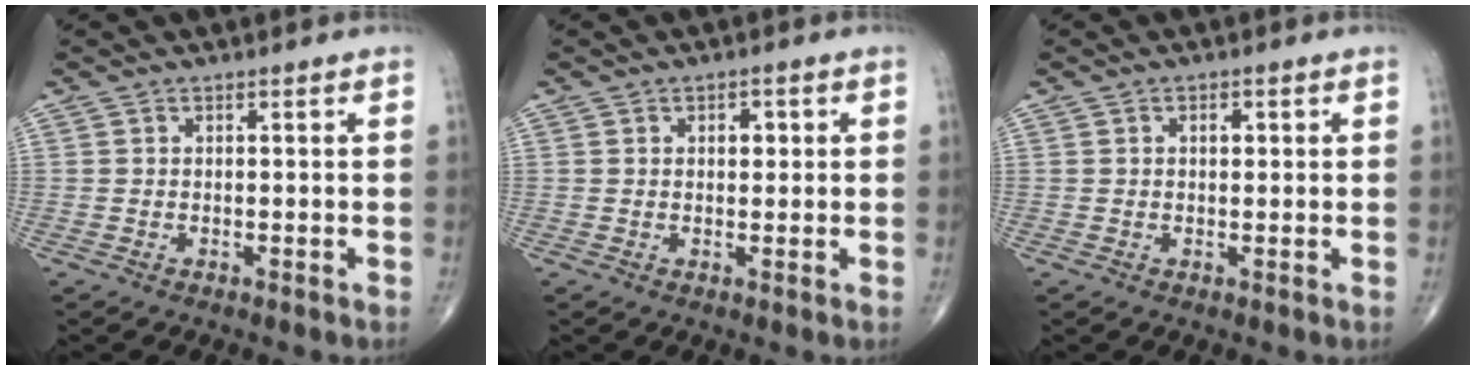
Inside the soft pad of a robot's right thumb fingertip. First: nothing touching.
{"total": 2.5, "force": [0.7, 1.6, 1.8], "torque": [-0.014, 0.001, 0.007]}
{"total": 1.9, "force": [0.5, 1.1, 1.4], "torque": [-0.020, 0.001, 0.006]}